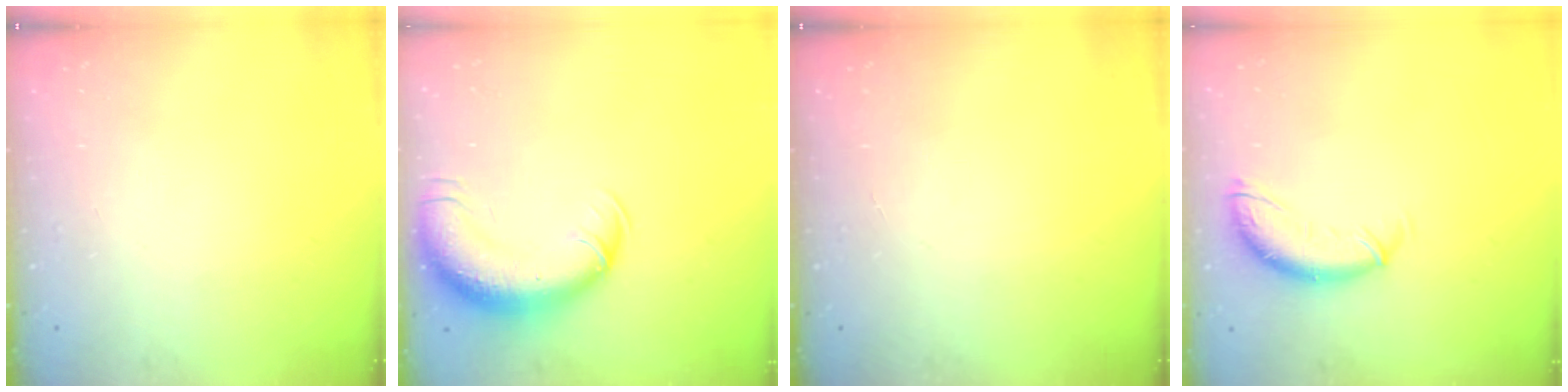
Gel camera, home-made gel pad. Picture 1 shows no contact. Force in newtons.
{"total": 13.1, "press": 12.7, "slide": 3.2}
{"total": 0.0}
{"total": 10.7, "press": 10.6, "slide": 1.5}